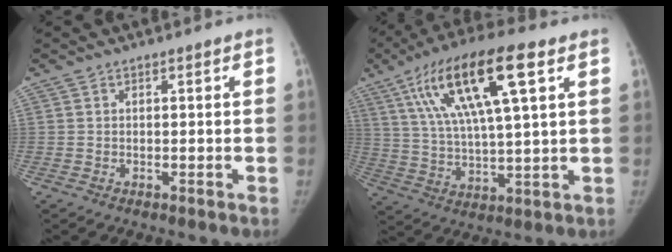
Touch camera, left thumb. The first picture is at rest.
{"total": 19.2, "force": [8.2, 4.8, 16.7], "torque": [-0.311, -0.004, 0.144]}